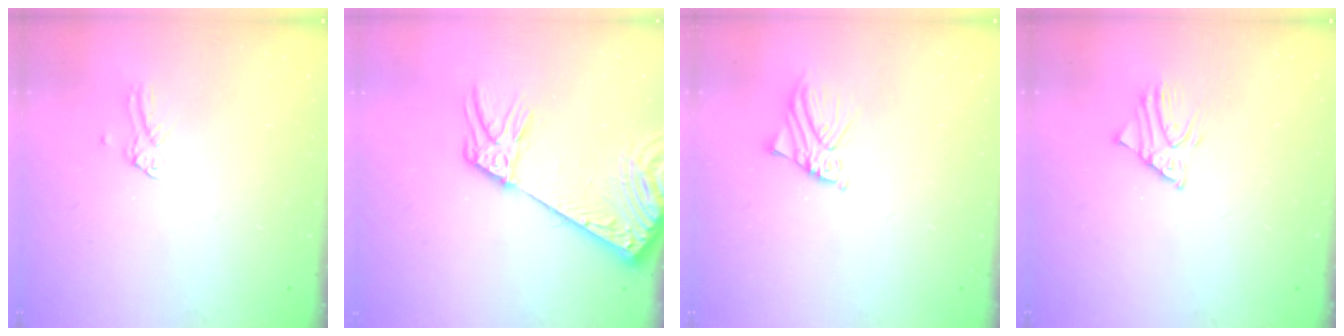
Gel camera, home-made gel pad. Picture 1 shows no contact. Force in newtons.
{"total": 9.3, "press": 8.9, "slide": 2.5}
{"total": 3.3, "press": 3.3, "slide": 0.5}
{"total": 2.9, "press": 2.9, "slide": 0.2}